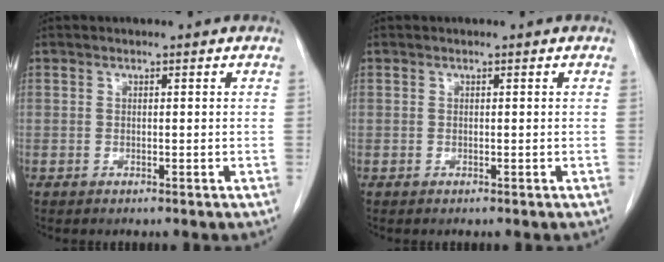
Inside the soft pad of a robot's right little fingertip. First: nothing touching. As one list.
[{"total": 0.0}]